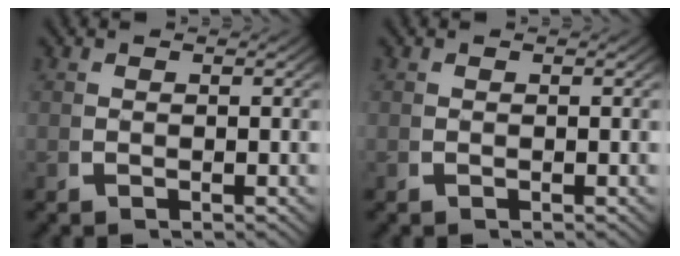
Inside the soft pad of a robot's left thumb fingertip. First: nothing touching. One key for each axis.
{"total": 0.0}